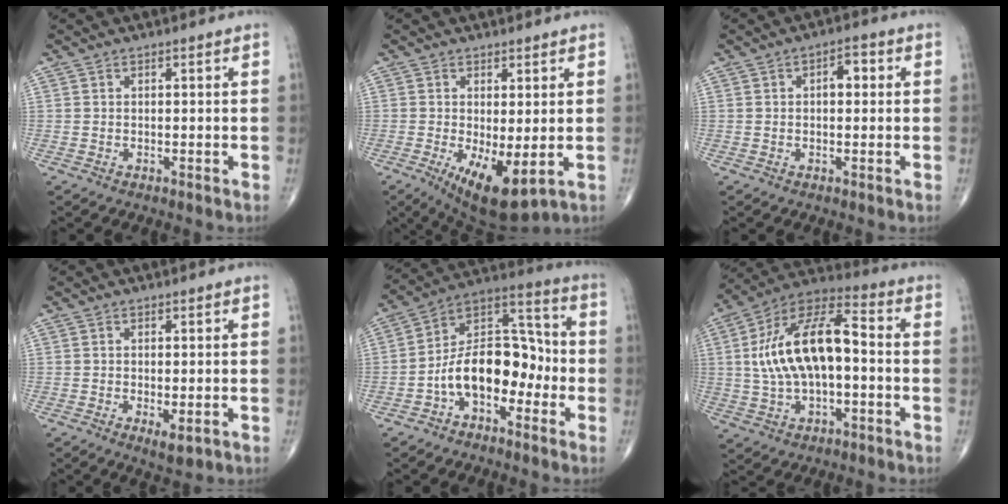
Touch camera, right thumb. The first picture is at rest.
{"total": 9.5, "force": [-2.2, 3.4, 8.6], "torque": [-0.138, -0.025, -0.021]}
{"total": 3.4, "force": [0.5, 1.8, 2.8], "torque": [-0.029, 0.010, 0.002]}
{"total": 3.0, "force": [-1.0, 1.0, 2.6], "torque": [-0.042, -0.011, -0.013]}
{"total": 14.6, "force": [-4.4, 8.8, 10.8], "torque": [-0.153, 0.064, -0.086]}
{"total": 17.6, "force": [0.1, 8.5, 15.4], "torque": [-0.284, 0.040, -0.003]}